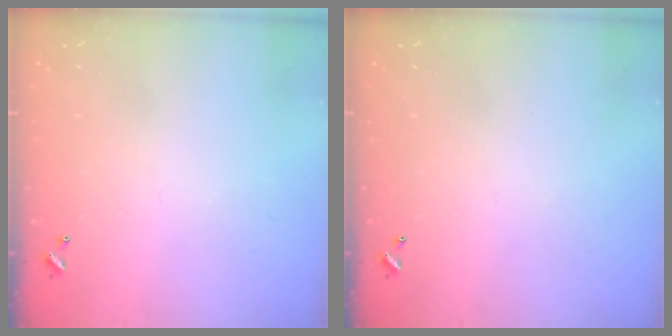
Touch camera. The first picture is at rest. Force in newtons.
{"total": 0.0}